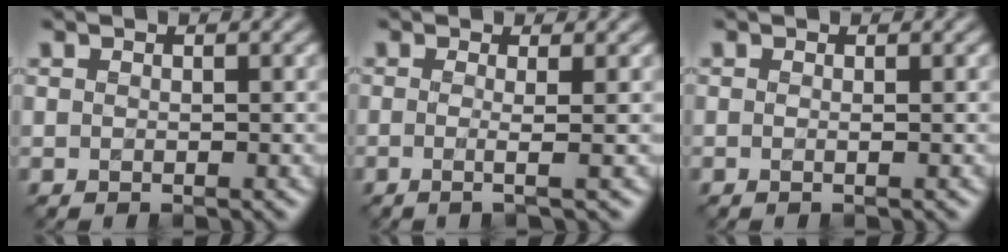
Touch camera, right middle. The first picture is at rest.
{"total": 2.4, "force": [-0.1, 0.8, 2.2], "torque": [-0.032, 0.001, -0.028]}
{"total": 0.7, "force": [0.0, 0.2, 0.7], "torque": [-0.012, -0.008, -0.010]}